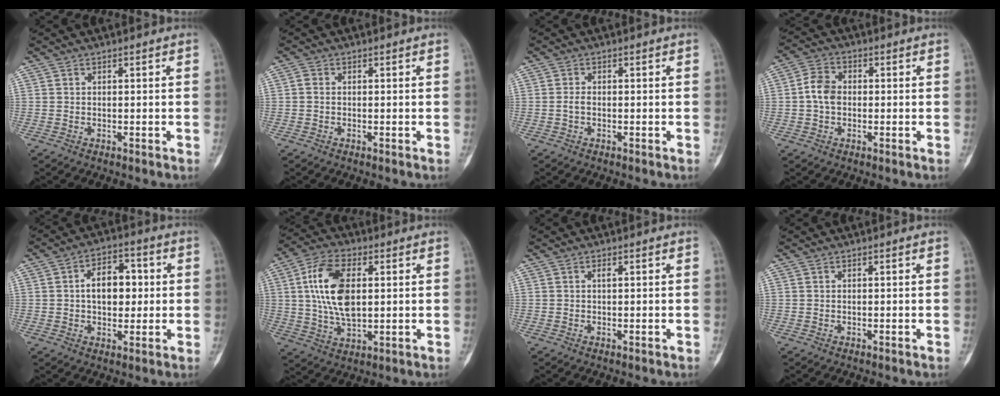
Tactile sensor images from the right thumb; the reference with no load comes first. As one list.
[{"total": 1.1, "force": [0.0, 0.9, 0.7], "torque": [-0.009, 0.002, -0.002]}, {"total": 1.2, "force": [-0.3, 0.7, 0.9], "torque": [-0.019, 0.001, -0.008]}, {"total": 5.5, "force": [-0.2, 4.1, 3.7], "torque": [-0.064, 0.015, -0.010]}, {"total": 9.3, "force": [0.9, 5.9, 7.2], "torque": [-0.079, 0.012, 0.012]}, {"total": 13.4, "force": [2.3, 7.2, 11.1], "torque": [-0.211, 0.001, 0.044]}, {"total": 0.9, "force": [0.2, 0.3, 0.8], "torque": [-0.013, 0.000, 0.002]}, {"total": 0.0}]